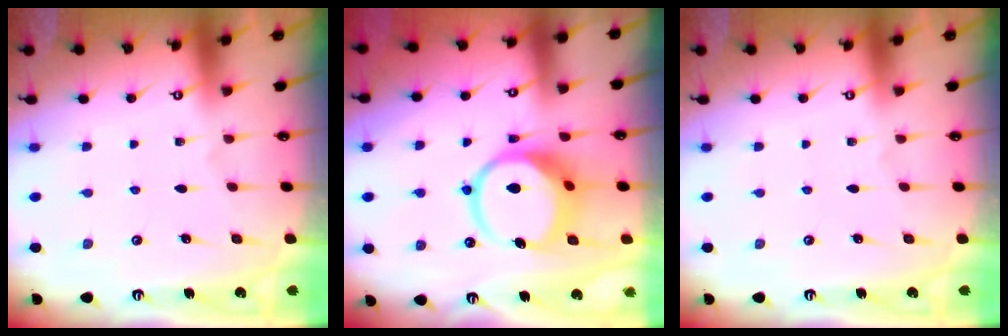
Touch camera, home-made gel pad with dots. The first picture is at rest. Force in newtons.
{"total": 12.2, "press": 12.1, "slide": 1.5}
{"total": 0.0}